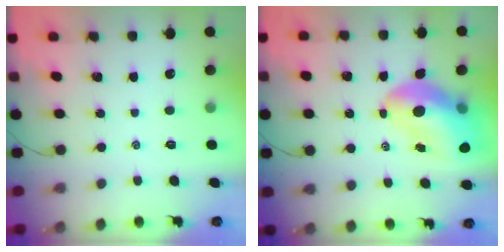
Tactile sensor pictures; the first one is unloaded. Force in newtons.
{"total": 15.6, "press": 14.9, "slide": 4.6}